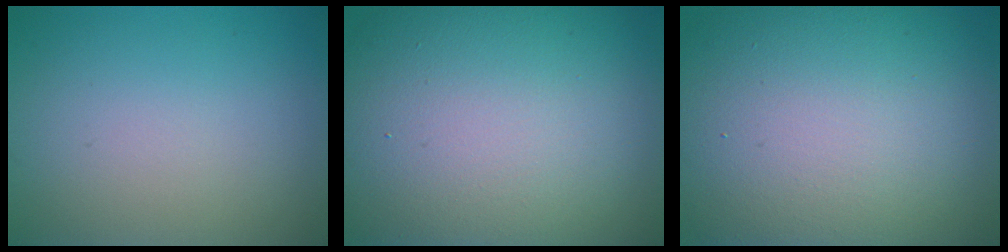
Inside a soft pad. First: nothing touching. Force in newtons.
{"total": 20.3, "press": 20.2, "slide": 1.3}
{"total": 18.3, "press": 18.2, "slide": 1.2}